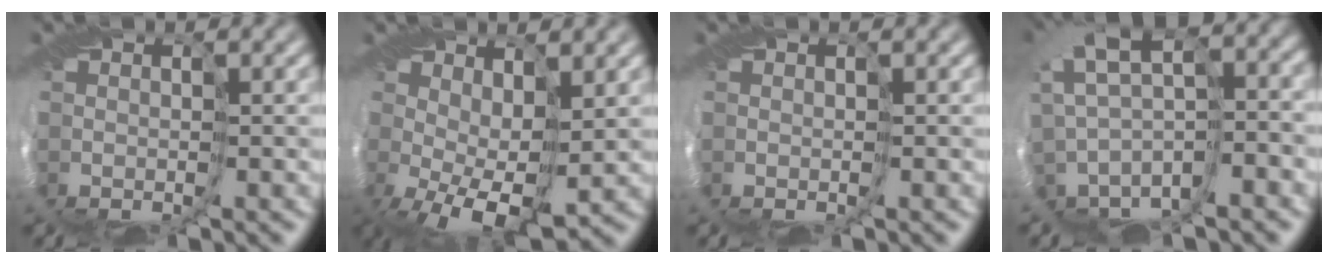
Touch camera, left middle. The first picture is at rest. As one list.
[{"total": 4.1, "force": [-0.2, 2.8, 2.9], "torque": [-0.067, -0.018, 0.006]}, {"total": 0.0}, {"total": 3.5, "force": [0.6, 0.6, 3.4], "torque": [-0.062, 0.026, 0.009]}]